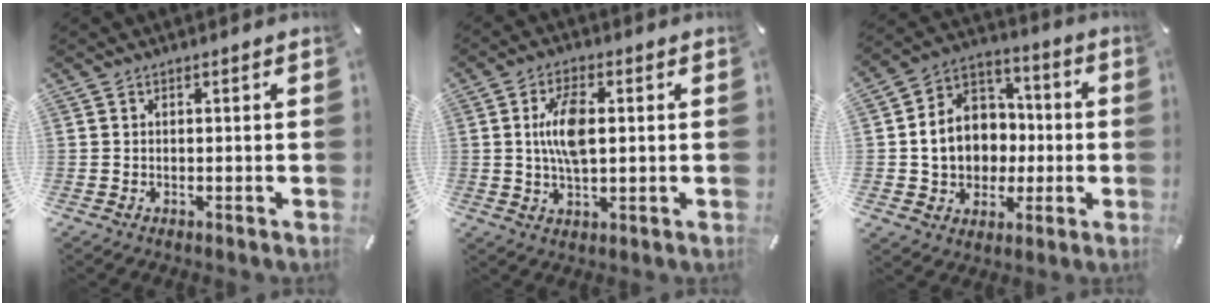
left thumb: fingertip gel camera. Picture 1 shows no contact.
{"total": 8.8, "force": [1.2, 4.1, 7.8], "torque": [-0.162, 0.002, 0.013]}
{"total": 12.5, "force": [-1.4, 11.3, 5.0], "torque": [-0.126, 0.004, -0.020]}